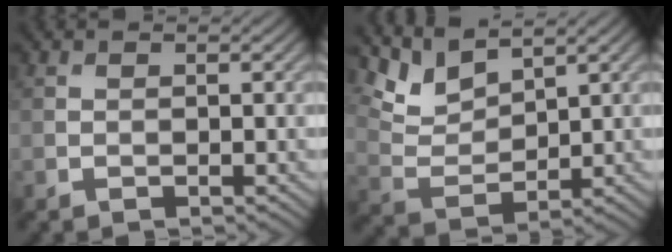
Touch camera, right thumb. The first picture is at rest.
{"total": 6.1, "force": [4.8, 2.1, 3.1], "torque": [-0.081, 0.001, 0.096]}